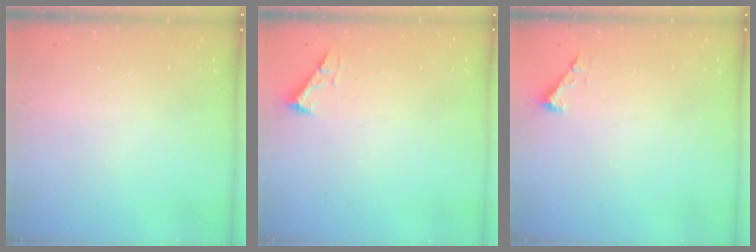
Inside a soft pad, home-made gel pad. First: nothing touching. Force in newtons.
{"total": 2.5, "press": 2.5, "slide": 0.3}
{"total": 2.3, "press": 2.3, "slide": 0.3}